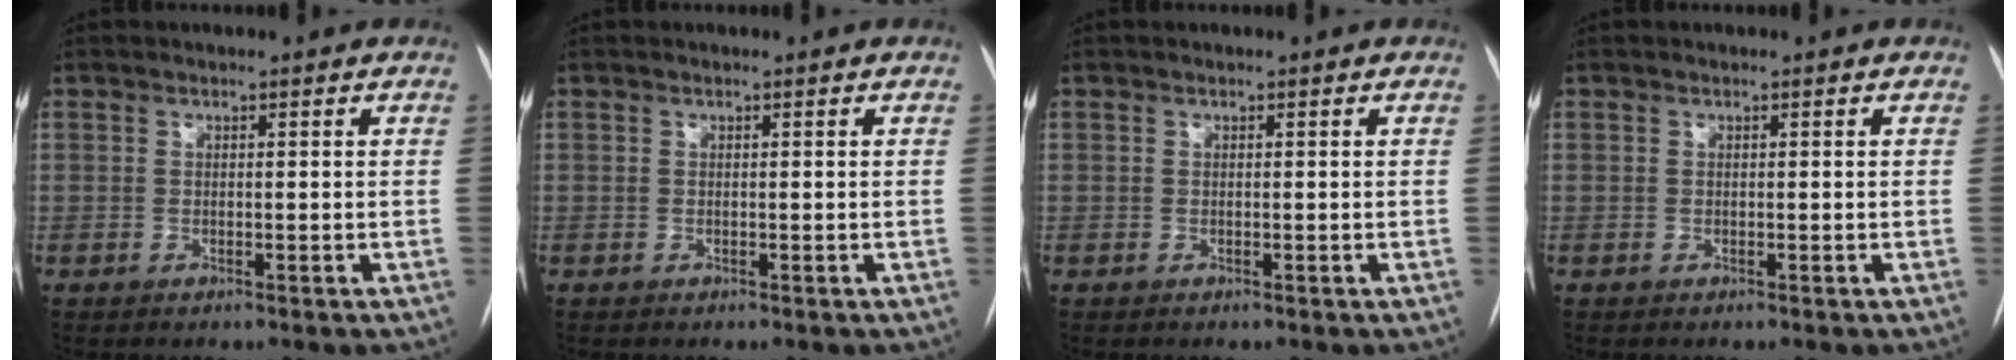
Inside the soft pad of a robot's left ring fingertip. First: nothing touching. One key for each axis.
{"total": 0.0}
{"total": 0.0}
{"total": 0.0}